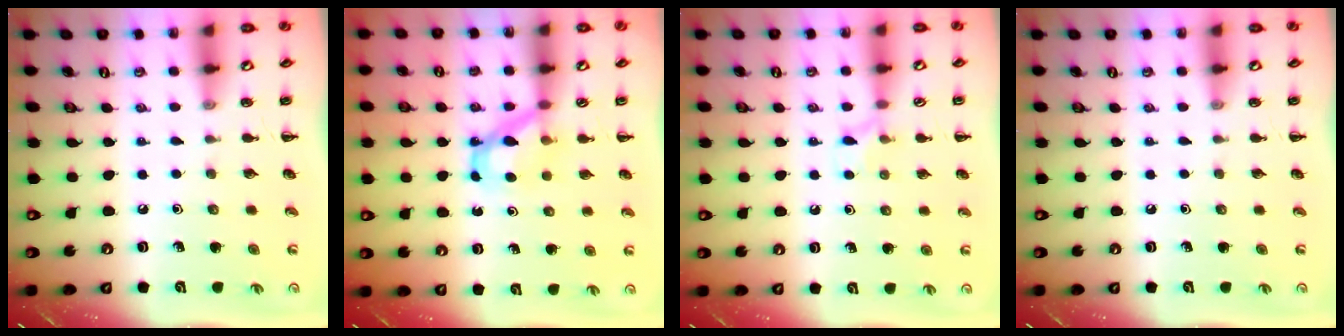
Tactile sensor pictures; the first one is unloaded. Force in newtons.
{"total": 6.3, "press": 6.2, "slide": 0.4}
{"total": 6.7, "press": 6.3, "slide": 2.3}
{"total": 0.0}